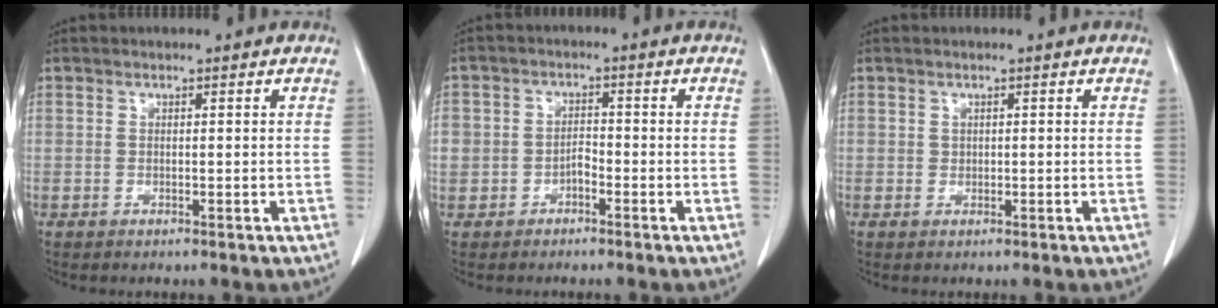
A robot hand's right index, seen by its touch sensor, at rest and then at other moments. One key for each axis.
{"total": 3.1, "fx": -1.4, "fy": 2.5, "fz": 1.3, "tx": -0.020, "ty": 0.011, "tz": -0.024}
{"total": 0.5, "fx": 0.2, "fy": 0.4, "fz": 0.1, "tx": 0.004, "ty": 0.003, "tz": 0.003}